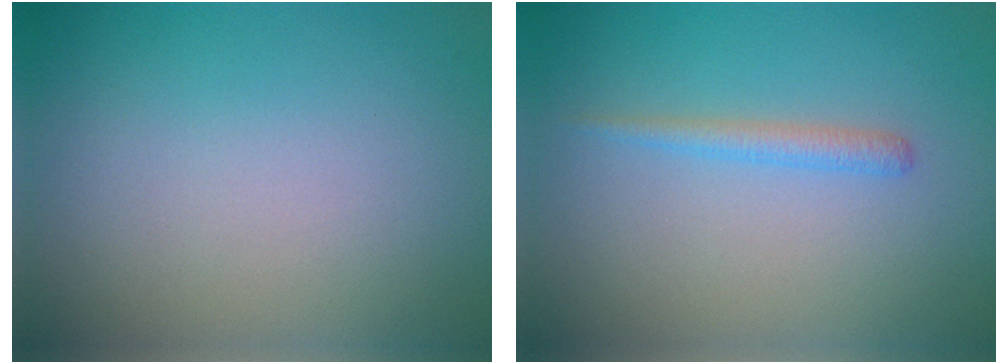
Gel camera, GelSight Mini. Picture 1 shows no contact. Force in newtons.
{"total": 1.3, "press": 1.3, "slide": 0.1}